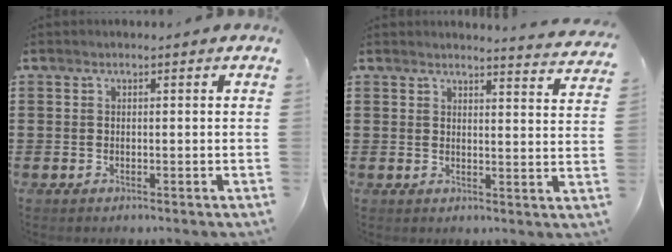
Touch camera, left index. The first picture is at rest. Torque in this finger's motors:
{"motor_torque": [1.08, -1.06, 0.01, 0.01]}